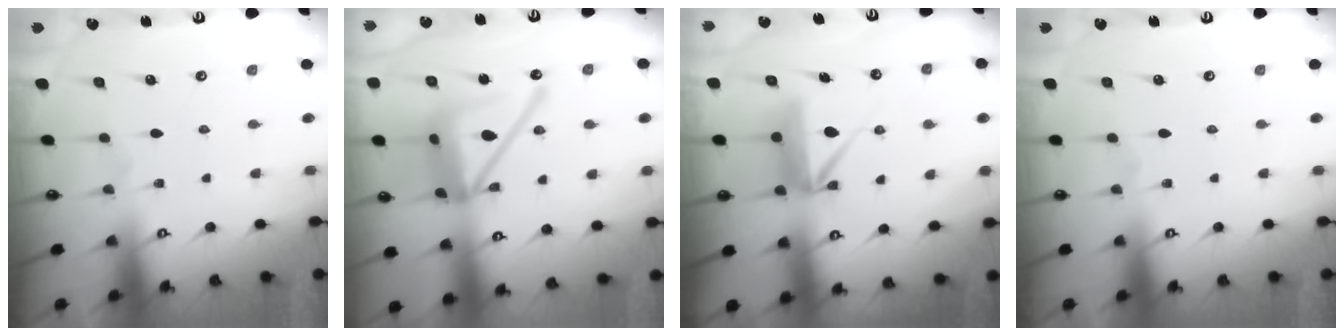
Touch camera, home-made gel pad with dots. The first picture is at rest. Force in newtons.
{"total": 18.7, "press": 18.6, "slide": 1.7}
{"total": 8.4, "press": 8.4, "slide": 0.6}
{"total": 0.0}